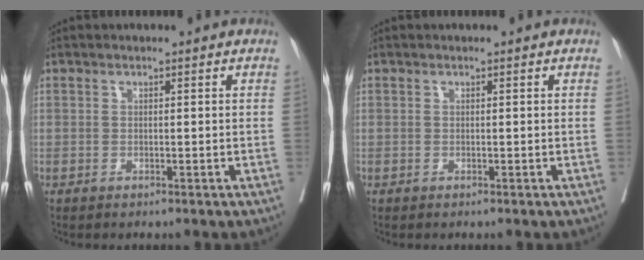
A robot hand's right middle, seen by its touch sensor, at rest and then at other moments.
{"total": 0.0}